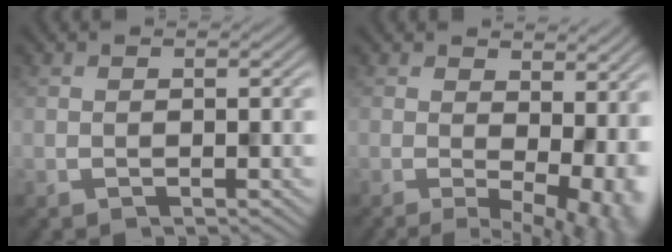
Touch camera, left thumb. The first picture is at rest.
{"total": 8.1, "force": [0.4, 3.5, 7.3], "torque": [-0.086, -0.009, 0.033]}